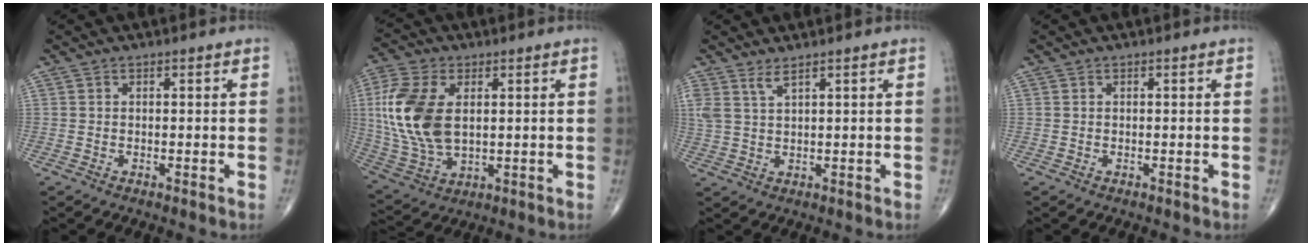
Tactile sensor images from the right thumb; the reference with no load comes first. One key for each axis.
{"total": 16.4, "fx": 2.5, "fy": 9.6, "fz": 13.1, "tx": -0.291, "ty": -0.009, "tz": 0.054}
{"total": 3.1, "fx": 2.3, "fy": 0.5, "fz": 1.9, "tx": -0.047, "ty": -0.011, "tz": 0.055}
{"total": 0.0}